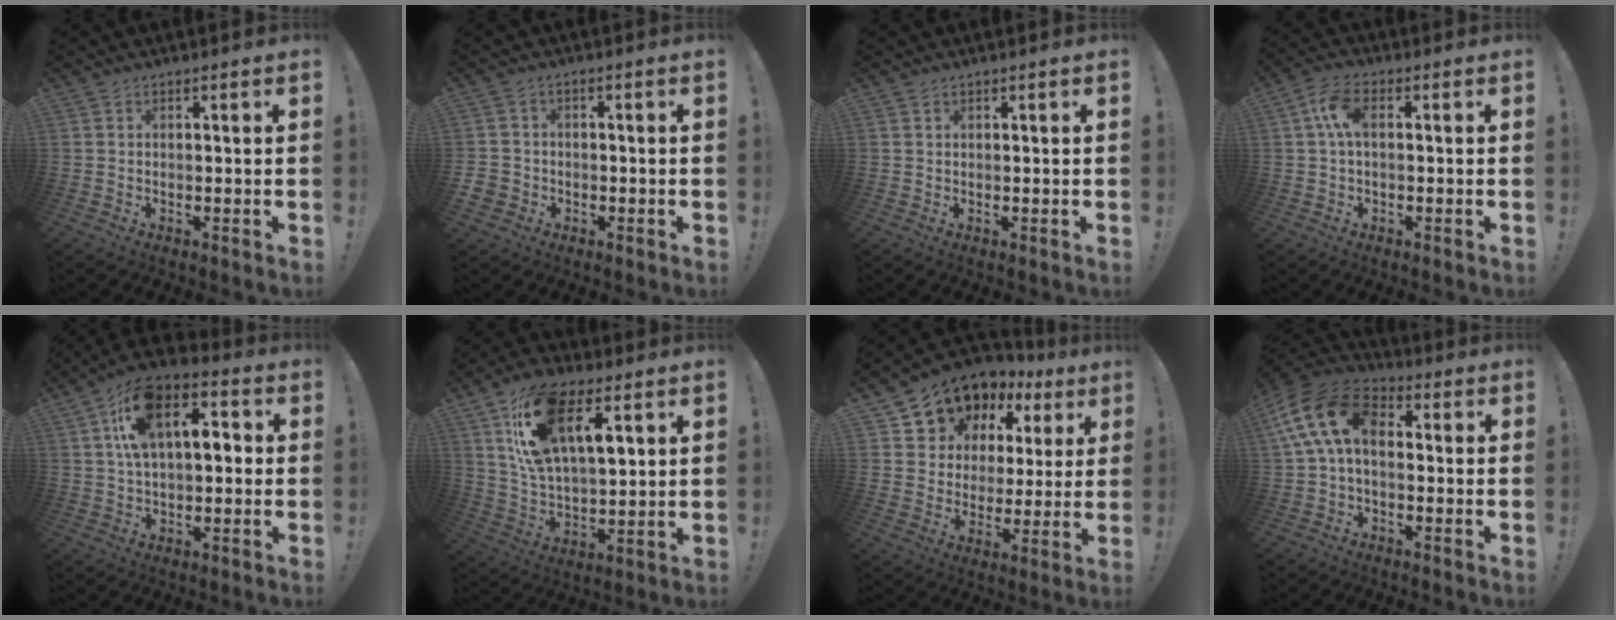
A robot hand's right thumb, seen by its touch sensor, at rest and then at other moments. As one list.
[{"total": 3.5, "force": [-1.3, 3.0, 1.1], "torque": [-0.027, 0.008, -0.023]}, {"total": 0.5, "force": [0.4, 0.2, 0.3], "torque": [0.002, -0.003, 0.006]}, {"total": 7.3, "force": [1.0, 3.7, 6.2], "torque": [-0.118, 0.007, 0.016]}, {"total": 14.5, "force": [3.8, 8.0, 11.5], "torque": [-0.172, 0.003, 0.069]}, {"total": 19.4, "force": [8.6, 9.8, 14.4], "torque": [-0.258, -0.025, 0.149]}, {"total": 10.5, "force": [6.7, 7.5, 3.1], "torque": [-0.054, -0.055, 0.130]}, {"total": 15.2, "force": [2.9, 8.9, 11.9], "torque": [-0.226, 0.015, 0.056]}]